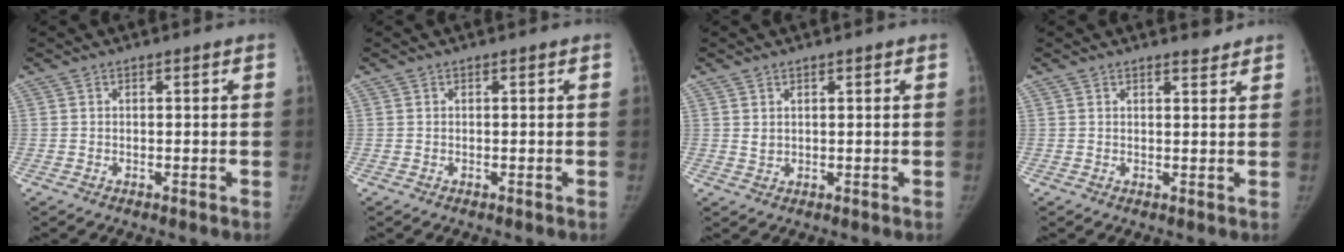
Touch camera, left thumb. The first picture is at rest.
{"total": 0.0}
{"total": 1.4, "force": [0.8, 0.9, 0.7], "torque": [-0.004, -0.008, 0.020]}
{"total": 1.8, "force": [1.7, 0.4, 0.4], "torque": [0.001, -0.015, 0.024]}